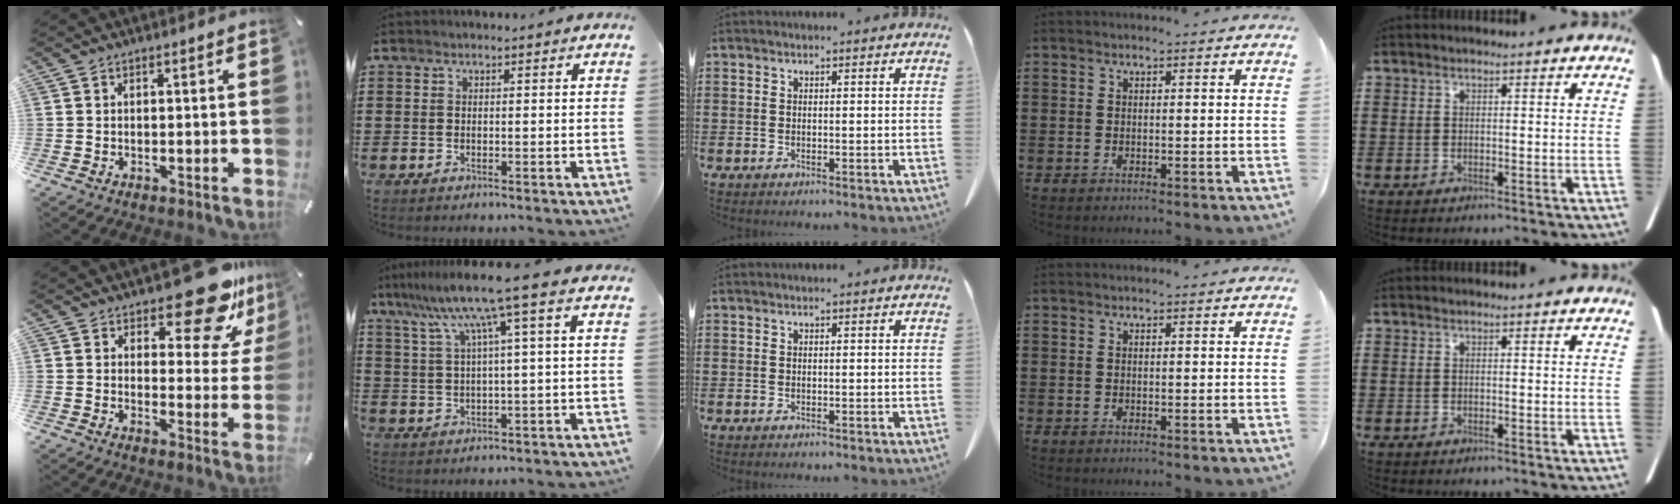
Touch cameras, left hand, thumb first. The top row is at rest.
{"thumb": {"total": 16.1, "force": [12.1, 5.9, 8.9], "torque": [-0.107, -0.092, 0.199]}, "index": {"total": 9.6, "force": [4.8, -0.9, 8.3], "torque": [-0.177, -0.015, 0.076]}}